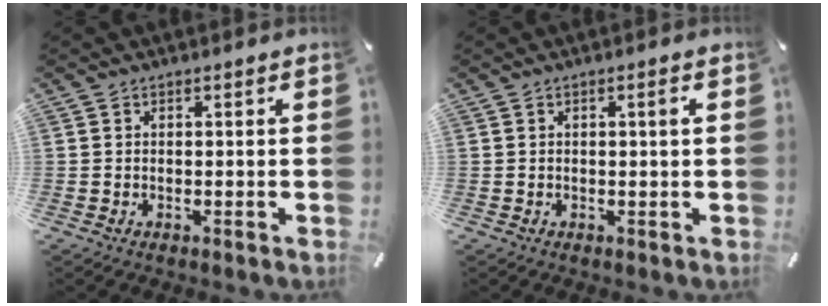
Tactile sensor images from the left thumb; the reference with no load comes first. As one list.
[{"total": 1.5, "force": [0.4, 0.1, 1.5], "torque": [-0.020, -0.004, 0.003]}]